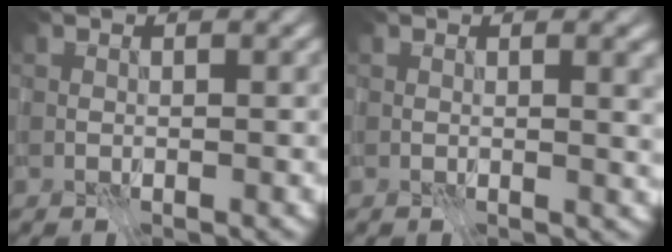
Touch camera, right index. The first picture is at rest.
{"total": 2.0, "force": [0.6, 0.5, 1.9], "torque": [-0.021, 0.001, 0.006]}